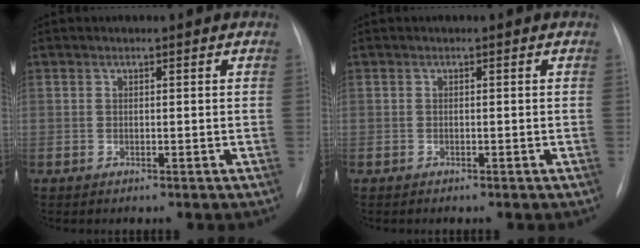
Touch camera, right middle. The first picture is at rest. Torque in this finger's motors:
{"motor_torque": [0.44, -0.27, 0.03, 0.02]}